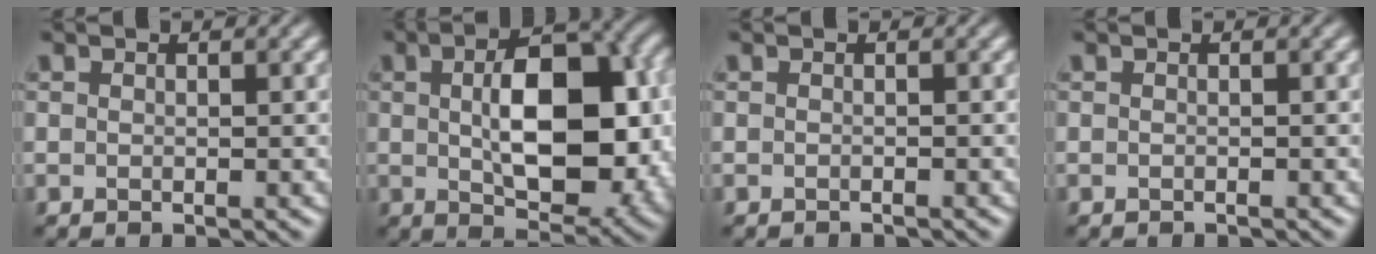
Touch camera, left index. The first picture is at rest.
{"total": 10.4, "force": [0.2, 5.4, 8.9], "torque": [-0.141, 0.000, 0.013]}
{"total": 1.3, "force": [-1.3, 0.0, 0.0], "torque": [0.005, -0.004, -0.024]}
{"total": 0.6, "force": [-0.6, 0.0, -0.1], "torque": [0.002, -0.003, -0.014]}